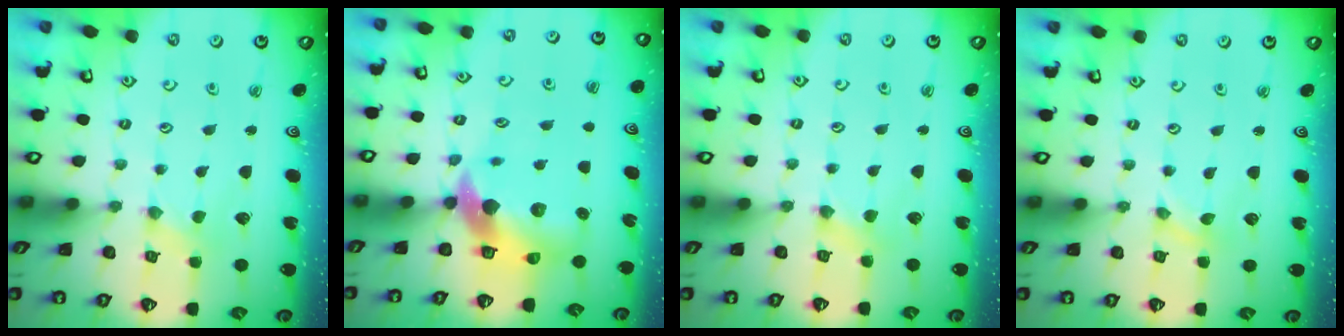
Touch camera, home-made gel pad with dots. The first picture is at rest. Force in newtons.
{"total": 11.6, "press": 11.5, "slide": 1.8}
{"total": 2.4, "press": 2.4, "slide": 0.5}
{"total": 0.0}